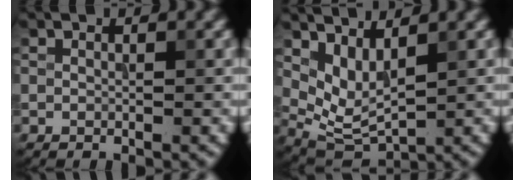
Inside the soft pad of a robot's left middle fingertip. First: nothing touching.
{"total": 3.8, "force": [2.0, 1.8, 2.7], "torque": [-0.063, -0.014, 0.049]}